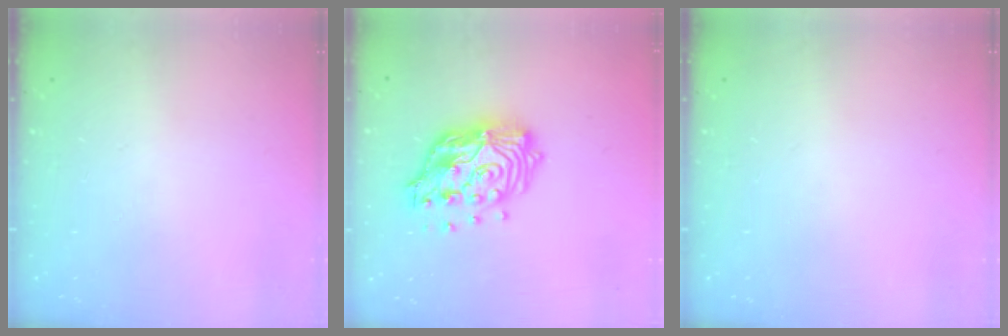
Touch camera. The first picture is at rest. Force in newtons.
{"total": 17.1, "press": 17.0, "slide": 1.5}
{"total": 0.0}